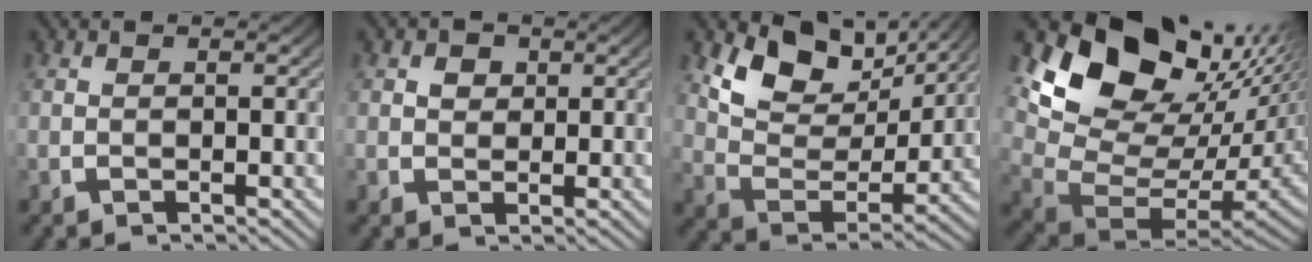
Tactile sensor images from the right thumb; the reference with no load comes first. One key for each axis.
{"total": 1.5, "fx": 0.6, "fy": 1.3, "fz": 0.7, "tx": -0.008, "ty": -0.008, "tz": 0.015}
{"total": 9.0, "fx": 4.6, "fy": 4.6, "fz": 6.3, "tx": -0.113, "ty": 0.005, "tz": 0.074}
{"total": 16.2, "fx": 2.0, "fy": 11.0, "fz": 11.7, "tx": -0.227, "ty": -0.040, "tz": 0.044}